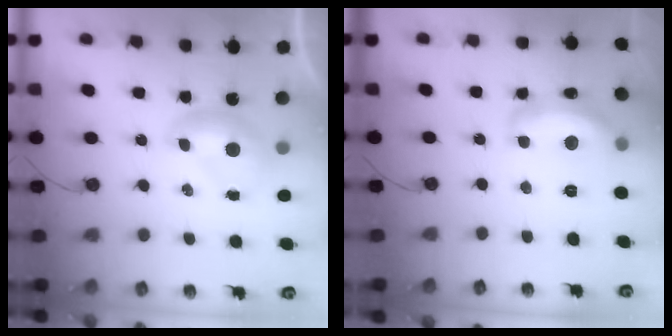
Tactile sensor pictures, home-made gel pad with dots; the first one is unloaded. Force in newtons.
{"total": 8.9, "press": 8.9, "slide": 0.9}